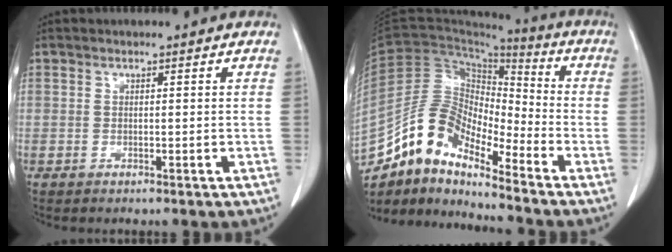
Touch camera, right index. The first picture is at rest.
{"total": 13.1, "force": [-10.2, 4.3, 6.9], "torque": [-0.137, 0.044, -0.189]}